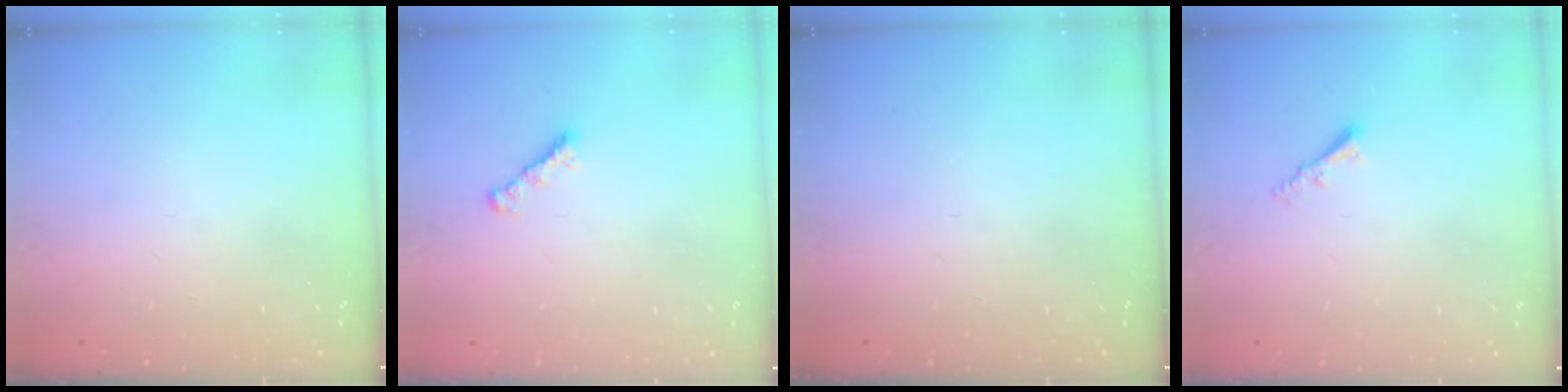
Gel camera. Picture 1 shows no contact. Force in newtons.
{"total": 1.8, "press": 1.7, "slide": 0.6}
{"total": 0.0}
{"total": 2.0, "press": 2.0, "slide": 0.3}